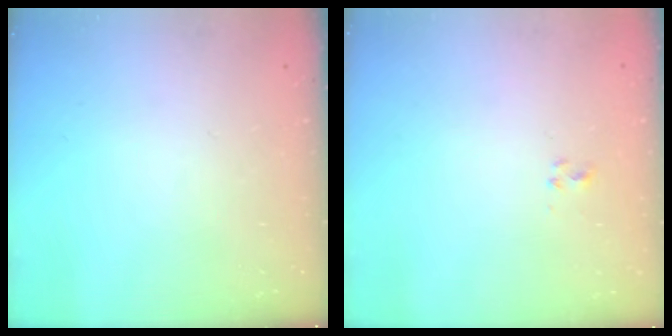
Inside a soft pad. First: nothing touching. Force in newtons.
{"total": 2.0, "press": 1.8, "slide": 1.0}